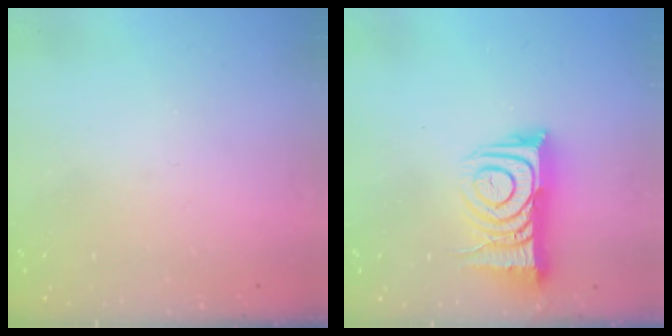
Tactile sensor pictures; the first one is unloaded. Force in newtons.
{"total": 12.8, "press": 12.7, "slide": 1.2}